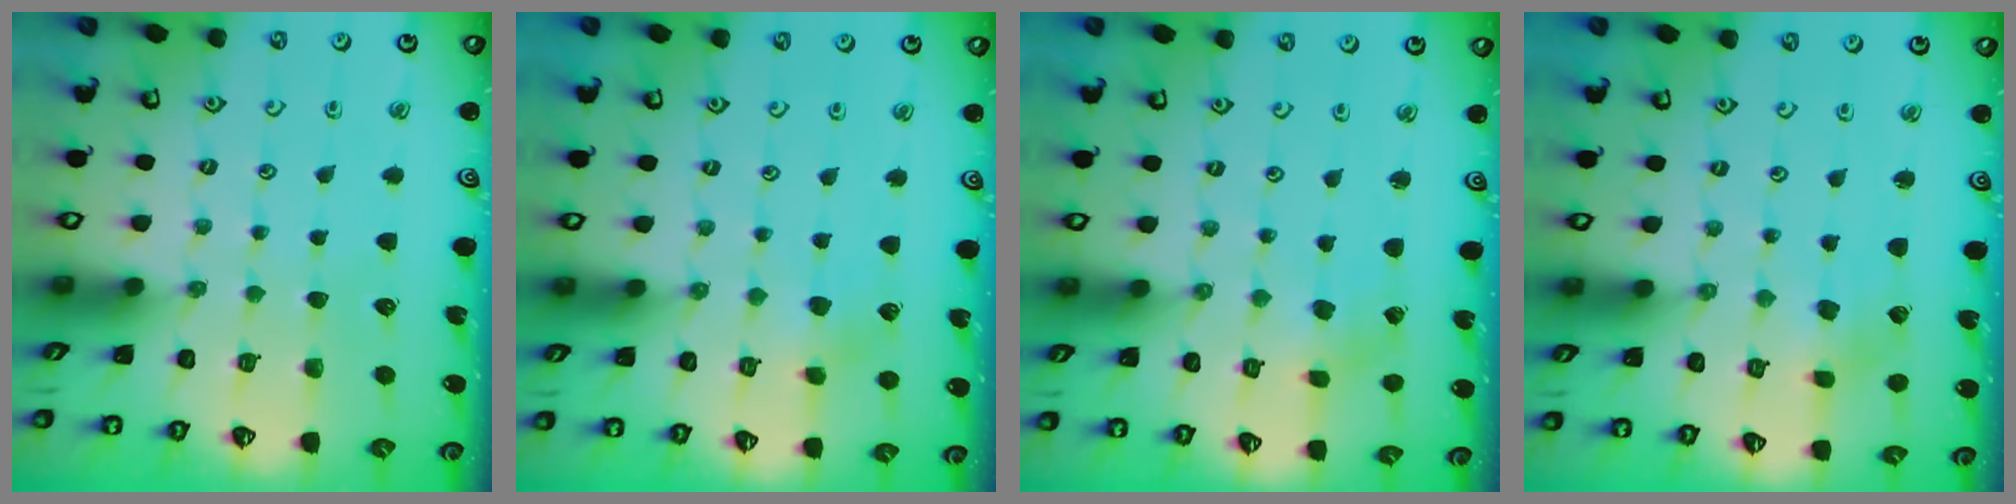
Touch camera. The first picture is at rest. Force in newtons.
{"total": 3.4, "press": 3.4, "slide": 0.3}
{"total": 0.0}
{"total": 2.3, "press": 2.3, "slide": 0.5}